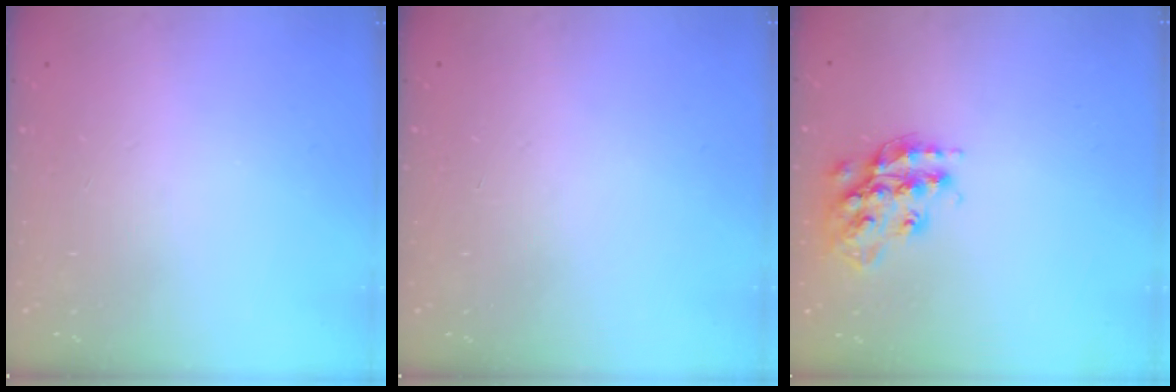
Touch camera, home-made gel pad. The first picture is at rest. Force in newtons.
{"total": 0.0}
{"total": 16.3, "press": 16.3, "slide": 0.8}